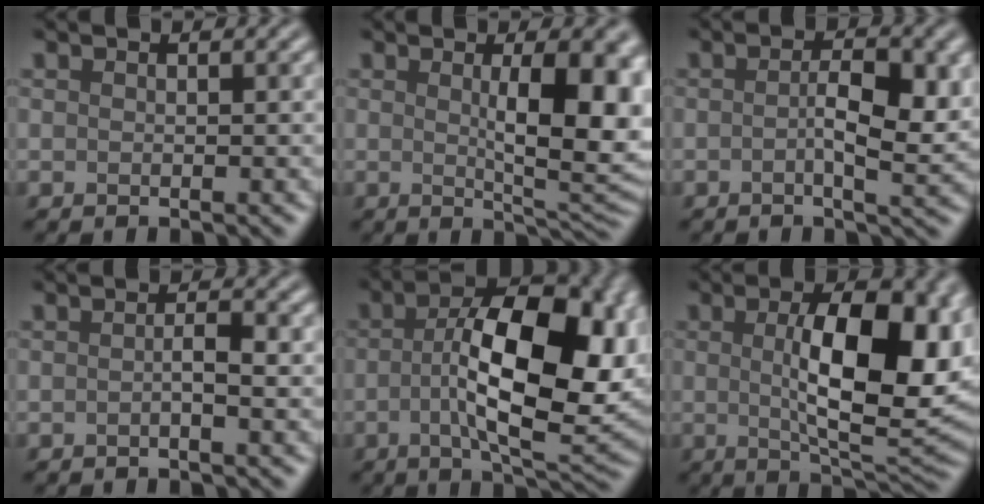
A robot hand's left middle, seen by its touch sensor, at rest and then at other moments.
{"total": 8.3, "force": [1.1, 2.3, 7.9], "torque": [-0.108, -0.006, 0.025]}
{"total": 4.6, "force": [0.0, 1.4, 4.4], "torque": [-0.075, -0.004, -0.002]}
{"total": 1.5, "force": [-0.3, 0.2, 1.4], "torque": [-0.025, 0.002, -0.007]}
{"total": 13.6, "force": [-0.1, 5.6, 12.4], "torque": [-0.185, 0.006, -0.005]}
{"total": 11.5, "force": [1.0, 4.4, 10.5], "torque": [-0.150, 0.000, 0.021]}